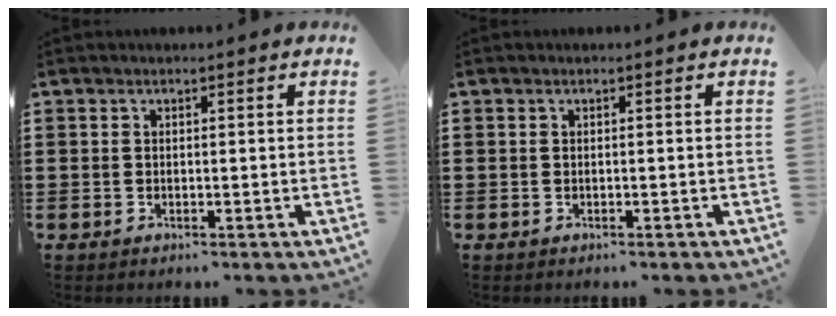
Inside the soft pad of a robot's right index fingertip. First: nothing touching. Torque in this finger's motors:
{"motor_torque": [-0.84, 1.26, -0.03, -0.01]}